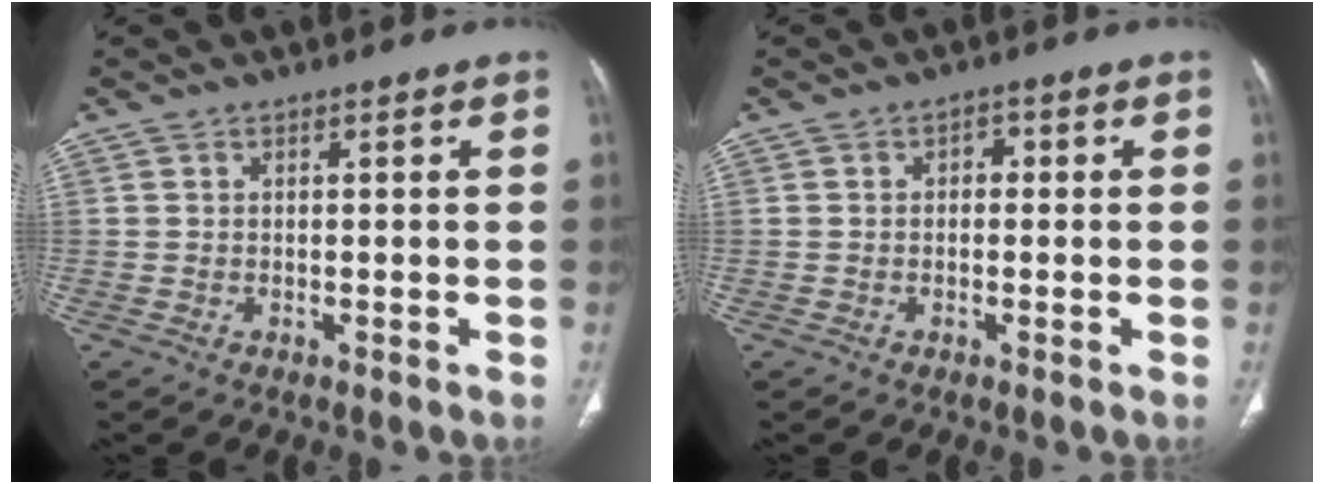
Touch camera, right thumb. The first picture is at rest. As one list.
[{"total": 1.7, "force": [0.0, 1.3, 1.0], "torque": [-0.004, 0.006, -0.006]}]